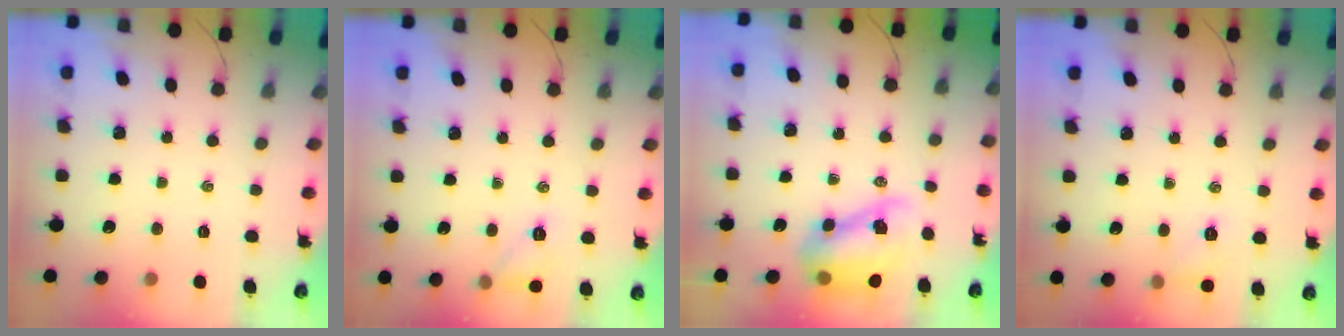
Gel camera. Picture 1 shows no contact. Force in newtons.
{"total": 7.2, "press": 7.2, "slide": 1.0}
{"total": 10.7, "press": 10.3, "slide": 2.8}
{"total": 6.4, "press": 6.3, "slide": 1.3}